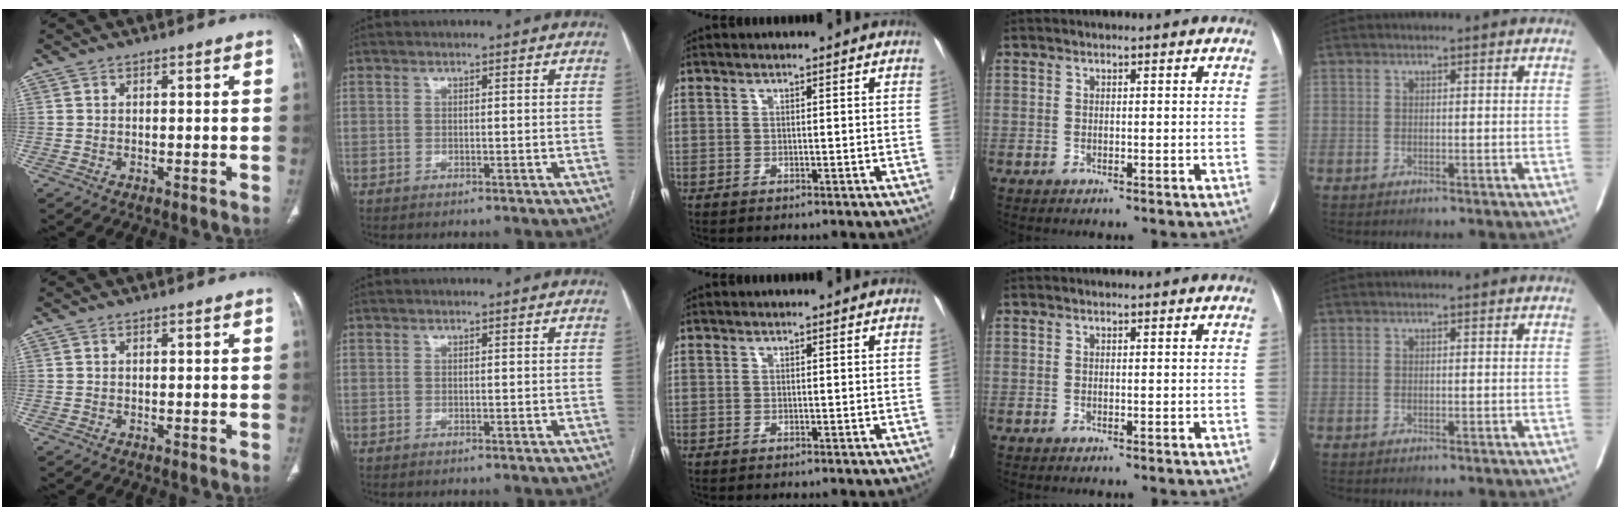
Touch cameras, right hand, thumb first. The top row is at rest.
{}